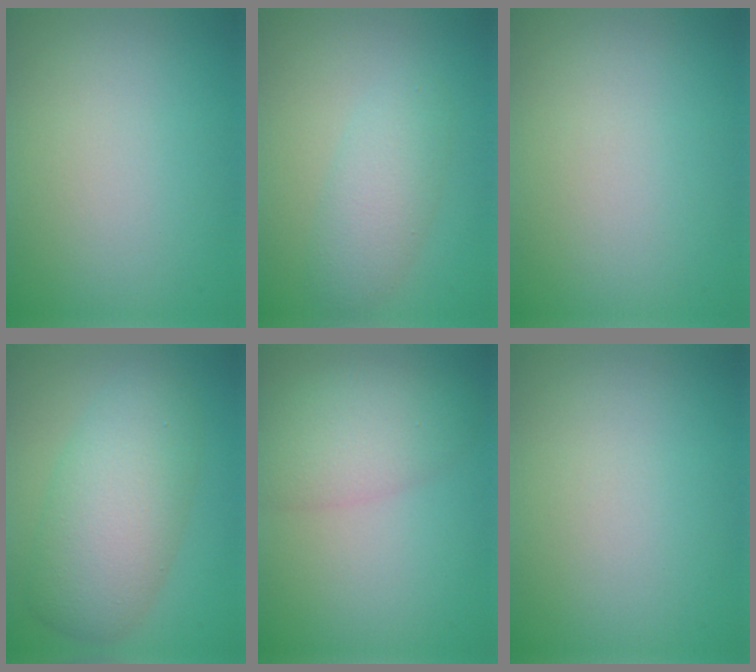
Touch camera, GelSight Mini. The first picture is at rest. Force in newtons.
{"total": 3.2, "press": 3.2, "slide": 0.1}
{"total": 0.0}
{"total": 7.4, "press": 7.4, "slide": 0.3}
{"total": 4.9, "press": 4.9, "slide": 0.1}
{"total": 0.0}